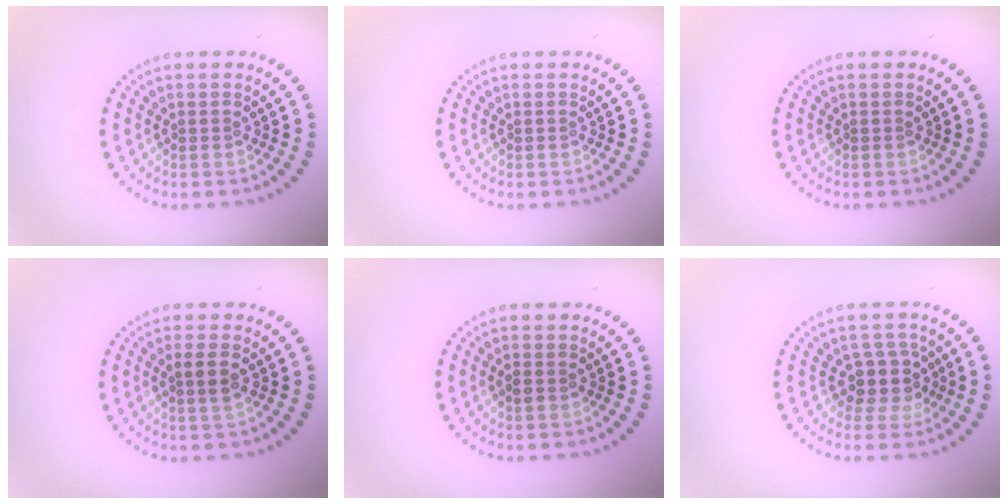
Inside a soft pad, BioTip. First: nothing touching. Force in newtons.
{"total": 0.0}
{"total": 0.0}
{"total": 1.7, "press": 1.5, "slide": 0.7}
{"total": 0.8, "press": 0.8, "slide": 0.2}
{"total": 2.7, "press": 2.2, "slide": 1.6}